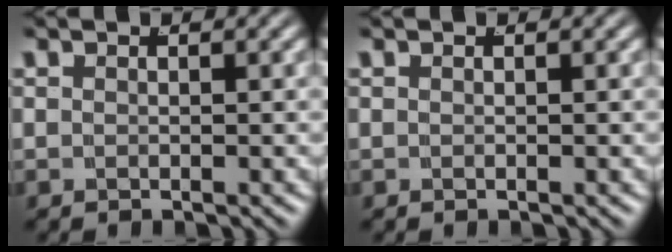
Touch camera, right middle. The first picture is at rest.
{"total": 0.0}